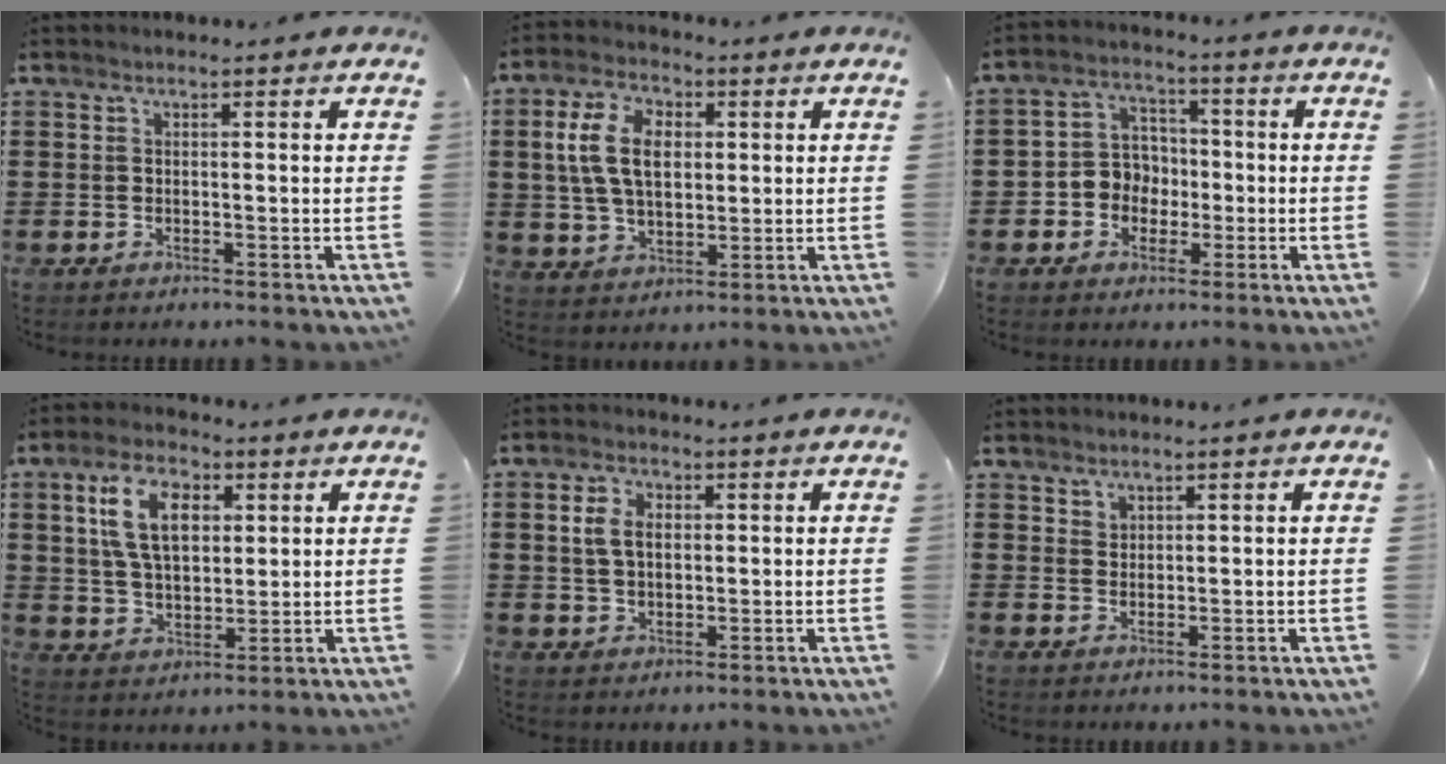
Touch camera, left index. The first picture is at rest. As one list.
[{"total": 8.8, "force": [1.8, 5.4, 6.7], "torque": [-0.161, 0.013, 0.026]}, {"total": 5.4, "force": [-1.2, 5.1, 1.4], "torque": [-0.044, 0.018, -0.024]}, {"total": 9.9, "force": [3.6, 5.5, 7.4], "torque": [-0.156, 0.014, 0.061]}, {"total": 4.4, "force": [1.0, 3.1, 3.0], "torque": [-0.069, 0.013, 0.014]}, {"total": 1.6, "force": [1.4, 0.8, 0.1], "torque": [-0.003, 0.001, 0.028]}]